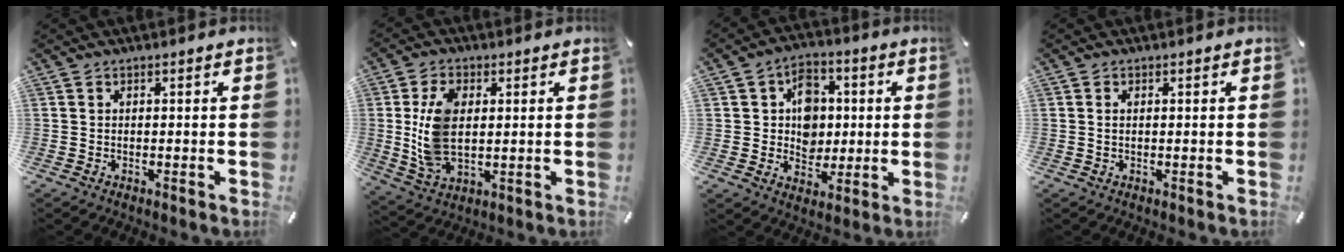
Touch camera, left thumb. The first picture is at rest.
{"total": 10.8, "force": [1.6, 6.8, 8.3], "torque": [-0.189, -0.003, 0.026]}
{"total": 9.5, "force": [1.0, 8.4, 4.4], "torque": [-0.054, 0.006, 0.018]}
{"total": 1.0, "force": [0.0, 0.4, 0.9], "torque": [-0.018, 0.001, -0.001]}